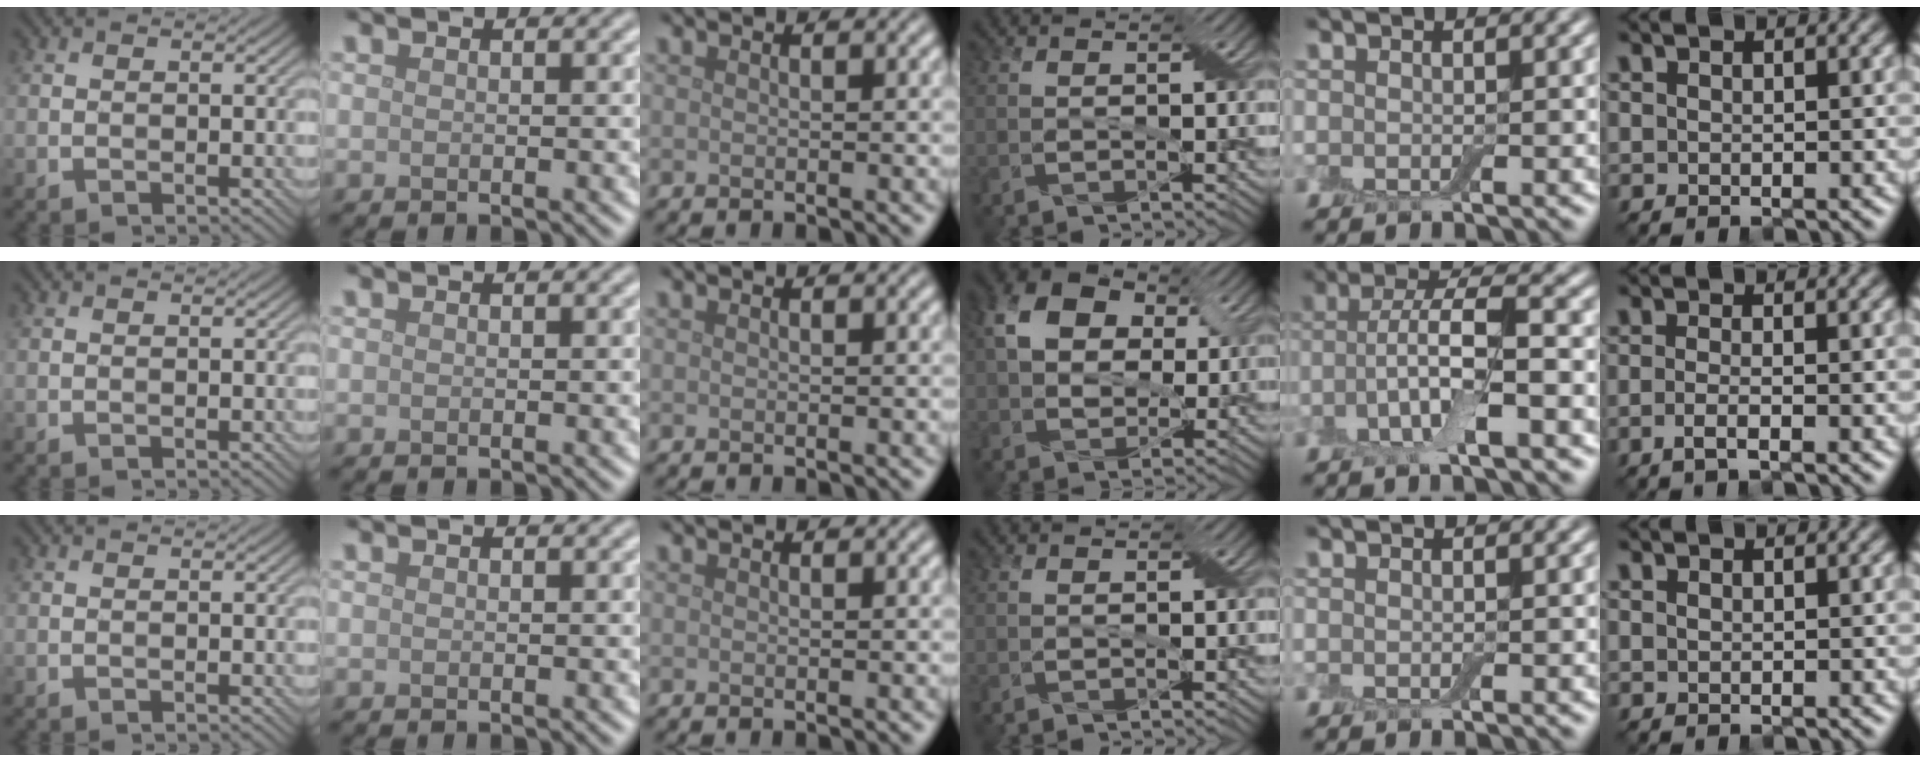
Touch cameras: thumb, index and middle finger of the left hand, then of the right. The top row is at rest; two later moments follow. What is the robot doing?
{"motion": "wipe", "object": "dish"}